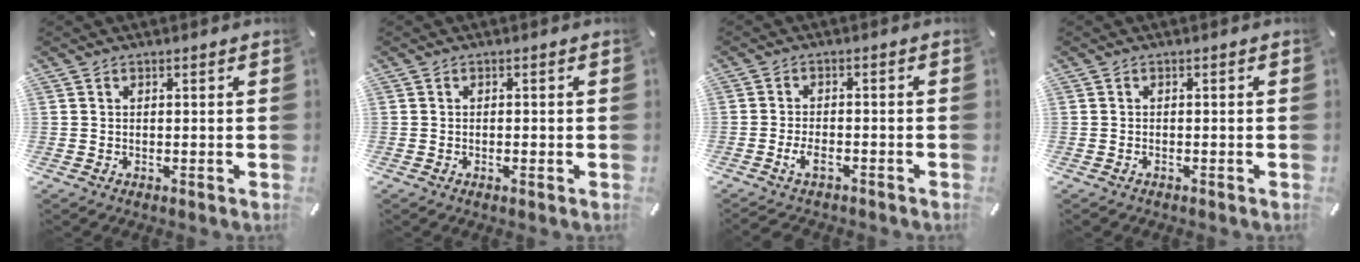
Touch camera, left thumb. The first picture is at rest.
{"total": 0.8, "force": [-0.4, 0.3, 0.7], "torque": [-0.013, -0.002, -0.006]}
{"total": 4.3, "force": [-2.6, 2.1, 2.8], "torque": [-0.056, 0.010, -0.049]}
{"total": 0.8, "force": [-0.6, 0.4, 0.5], "torque": [-0.010, 0.000, -0.012]}